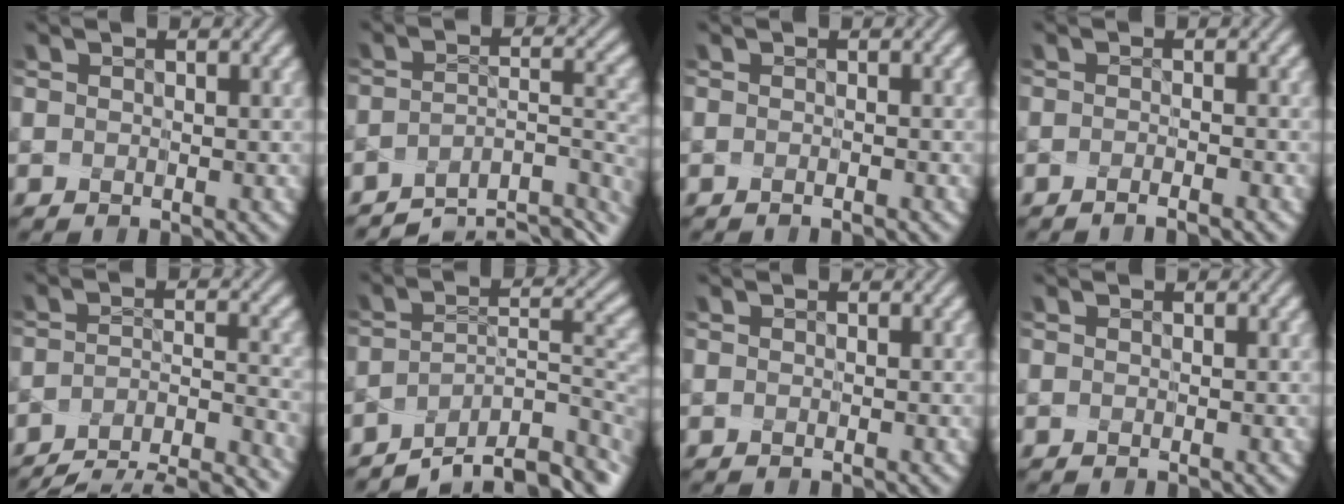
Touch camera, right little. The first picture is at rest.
{"total": 7.8, "force": [-5.3, 3.0, 4.8], "torque": [-0.072, -0.007, -0.073]}
{"total": 0.5, "force": [-0.4, -0.2, 0.2], "torque": [-0.004, -0.002, -0.007]}
{"total": 1.2, "force": [-0.9, -0.3, 0.7], "torque": [-0.010, -0.003, -0.014]}
{"total": 9.9, "force": [-8.5, 3.5, 3.9], "torque": [-0.057, 0.007, -0.102]}
{"total": 9.8, "force": [-6.2, 4.1, 6.4], "torque": [-0.097, 0.003, -0.092]}
{"total": 0.0}
{"total": 0.0}